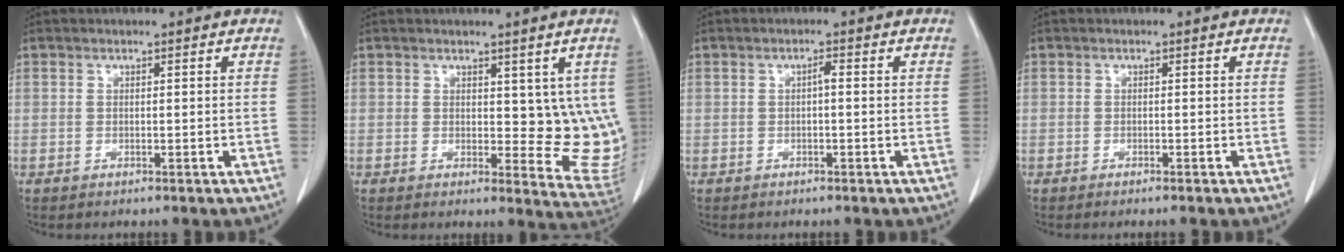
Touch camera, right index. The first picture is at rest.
{"total": 7.7, "force": [2.2, 4.2, 6.0], "torque": [-0.046, -0.014, 0.032]}
{"total": 1.1, "force": [0.0, 0.2, 1.0], "torque": [-0.017, 0.003, -0.001]}
{"total": 1.2, "force": [-1.1, -0.2, 0.6], "torque": [-0.009, 0.000, -0.013]}